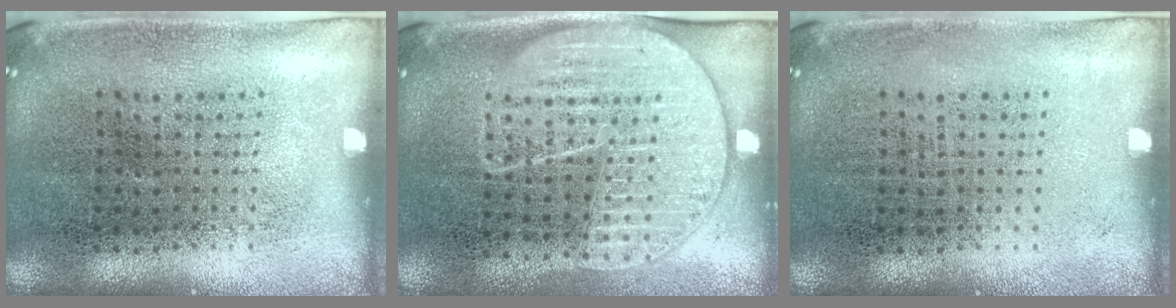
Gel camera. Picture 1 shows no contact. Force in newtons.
{"total": 1.8, "press": 1.6, "slide": 0.9}
{"total": 0.0}